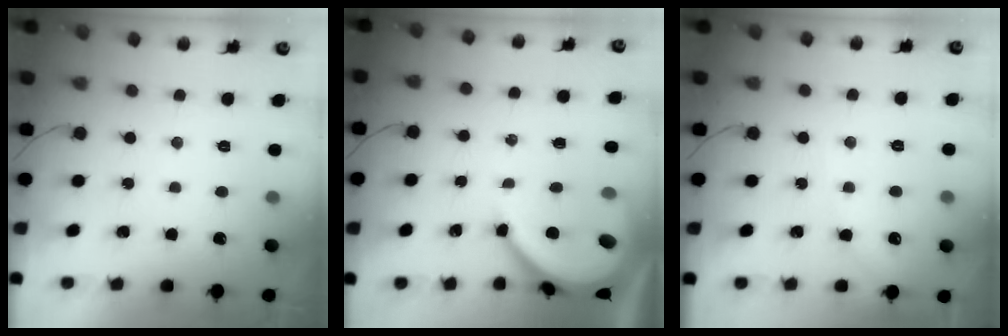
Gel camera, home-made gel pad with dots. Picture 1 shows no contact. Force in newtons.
{"total": 8.8, "press": 8.7, "slide": 1.4}
{"total": 4.3, "press": 4.2, "slide": 0.6}